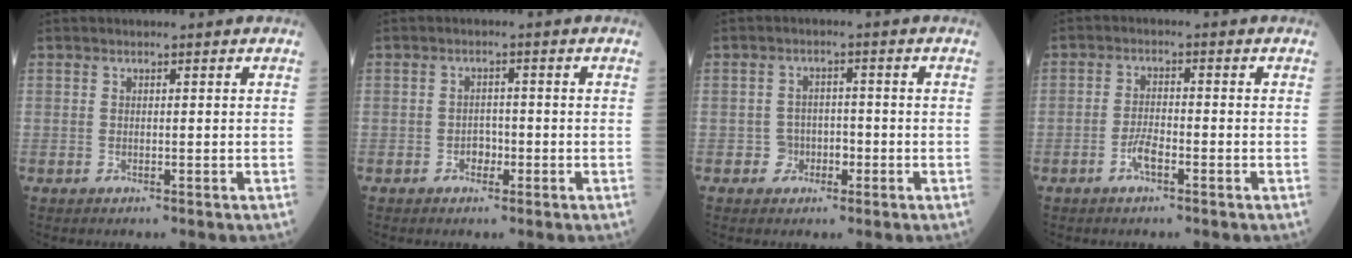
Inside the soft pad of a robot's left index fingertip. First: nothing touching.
{"total": 1.9, "force": [-0.9, 1.3, 1.0], "torque": [-0.009, 0.007, -0.016]}
{"total": 2.9, "force": [-1.2, 2.5, 0.6], "torque": [-0.002, 0.011, -0.022]}
{"total": 3.0, "force": [-1.7, 0.8, 2.3], "torque": [-0.045, 0.002, -0.034]}